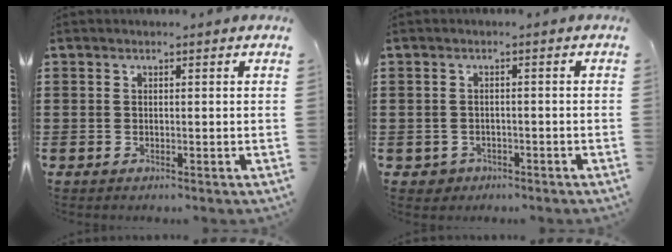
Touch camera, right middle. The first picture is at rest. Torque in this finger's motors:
{"motor_torque": [0.25, 0.12, 0.07, 0.01]}